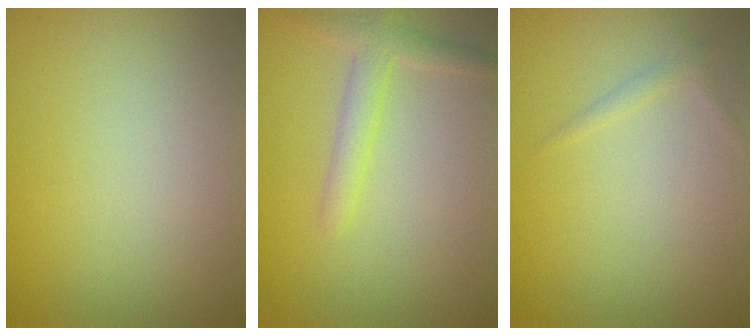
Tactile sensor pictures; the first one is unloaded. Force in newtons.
{"total": 2.3, "press": 2.3, "slide": 0.2}
{"total": 0.9, "press": 0.9, "slide": 0.0}